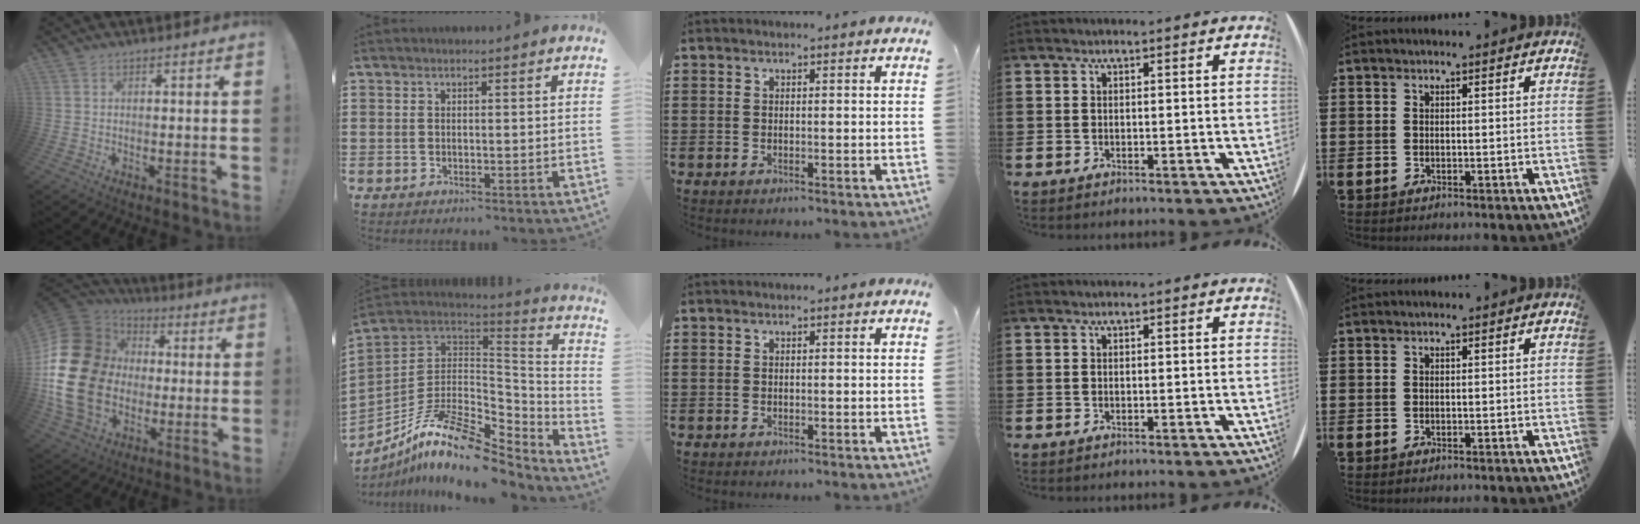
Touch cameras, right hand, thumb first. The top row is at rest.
{"thumb": {"total": 24.9, "force": [-1.5, 19.6, 15.2], "torque": [-0.308, 0.023, 0.004]}, "index": {"total": 14.9, "force": [-9.0, 6.2, 10.1], "torque": [-0.208, 0.027, -0.161]}}